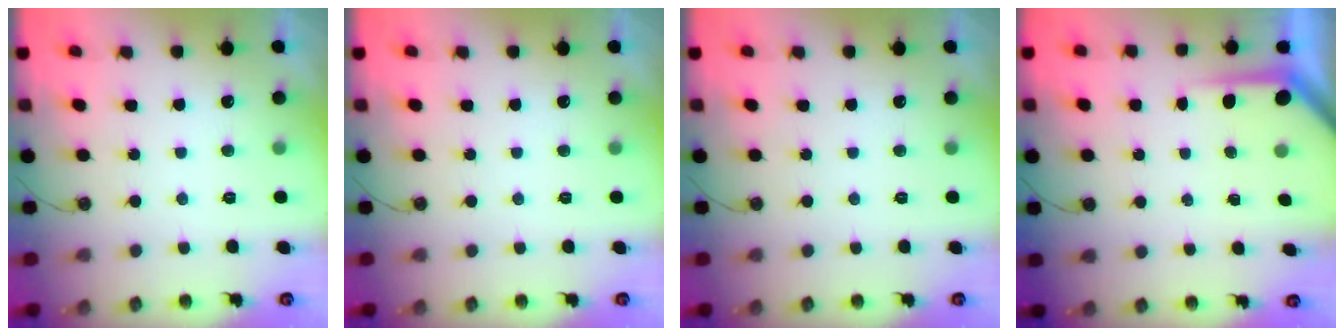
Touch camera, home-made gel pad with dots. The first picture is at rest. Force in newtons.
{"total": 0.0}
{"total": 0.0}
{"total": 4.5, "press": 4.5, "slide": 0.3}